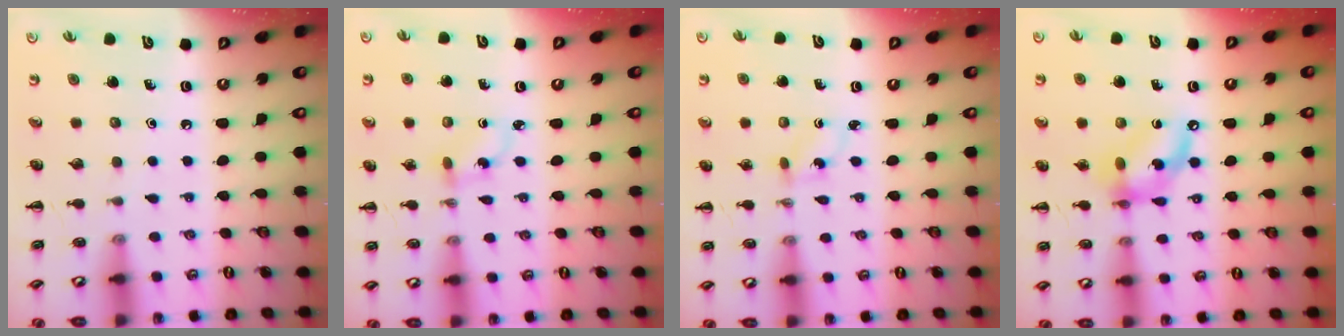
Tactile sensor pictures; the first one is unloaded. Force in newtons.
{"total": 2.2, "press": 2.0, "slide": 1.0}
{"total": 1.5, "press": 1.4, "slide": 0.6}
{"total": 12.3, "press": 12.0, "slide": 2.9}